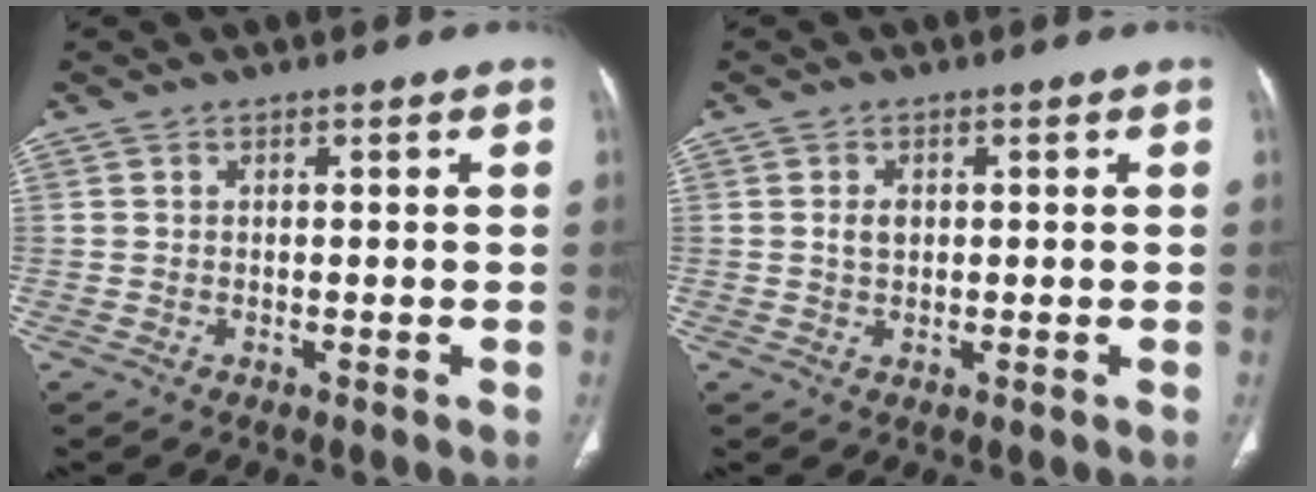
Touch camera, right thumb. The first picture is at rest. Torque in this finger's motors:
{"motor_torque": [-0.37, 0.17, 0.48, -0.32, -0.01]}